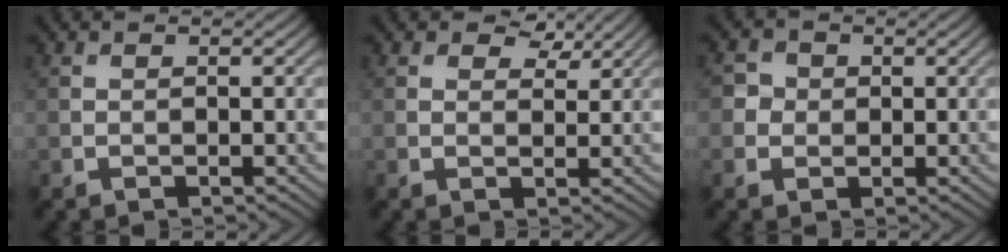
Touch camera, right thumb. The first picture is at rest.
{"total": 3.3, "force": [2.2, 1.7, 1.7], "torque": [-0.027, -0.003, 0.035]}
{"total": 2.2, "force": [0.1, 2.1, 0.5], "torque": [-0.012, 0.002, -0.002]}